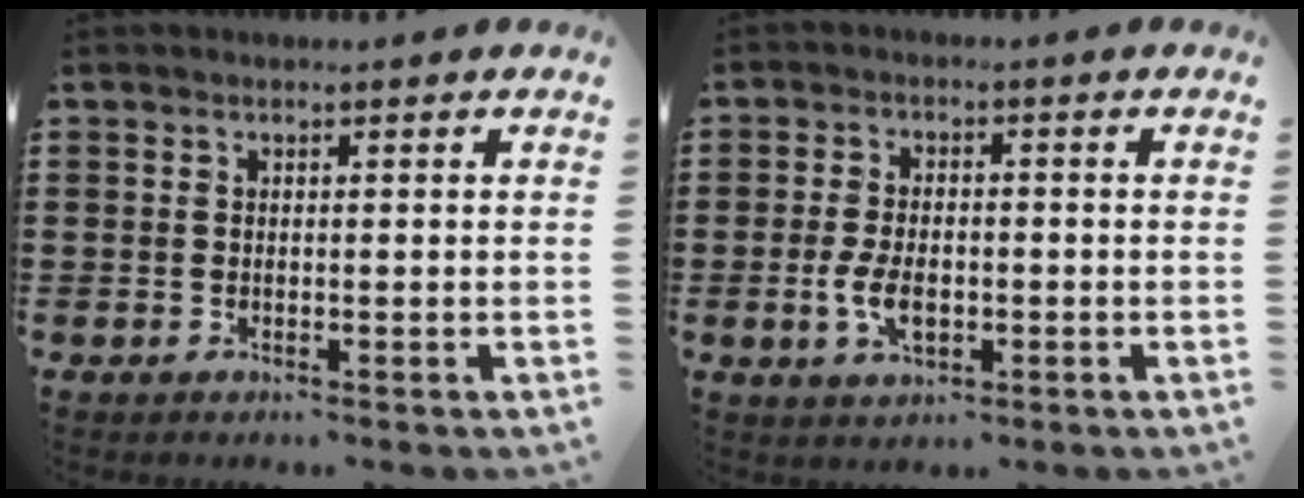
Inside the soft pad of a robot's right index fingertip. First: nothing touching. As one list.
[{"total": 5.1, "force": [-1.2, 2.6, 4.2], "torque": [-0.095, -0.006, -0.024]}]